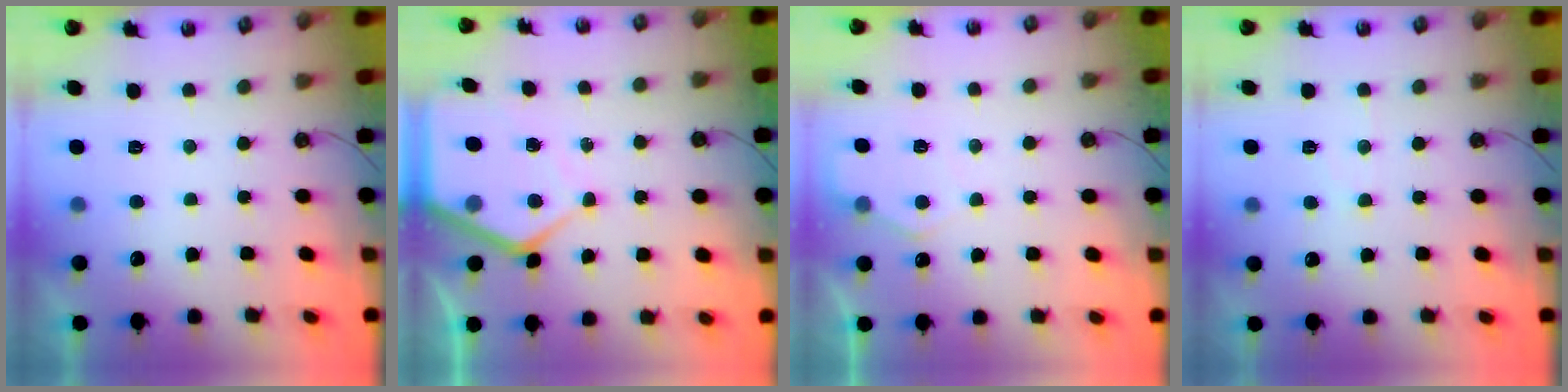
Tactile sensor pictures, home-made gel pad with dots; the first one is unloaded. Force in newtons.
{"total": 8.4, "press": 8.4, "slide": 0.7}
{"total": 4.5, "press": 4.4, "slide": 0.6}
{"total": 3.0, "press": 3.0, "slide": 0.4}